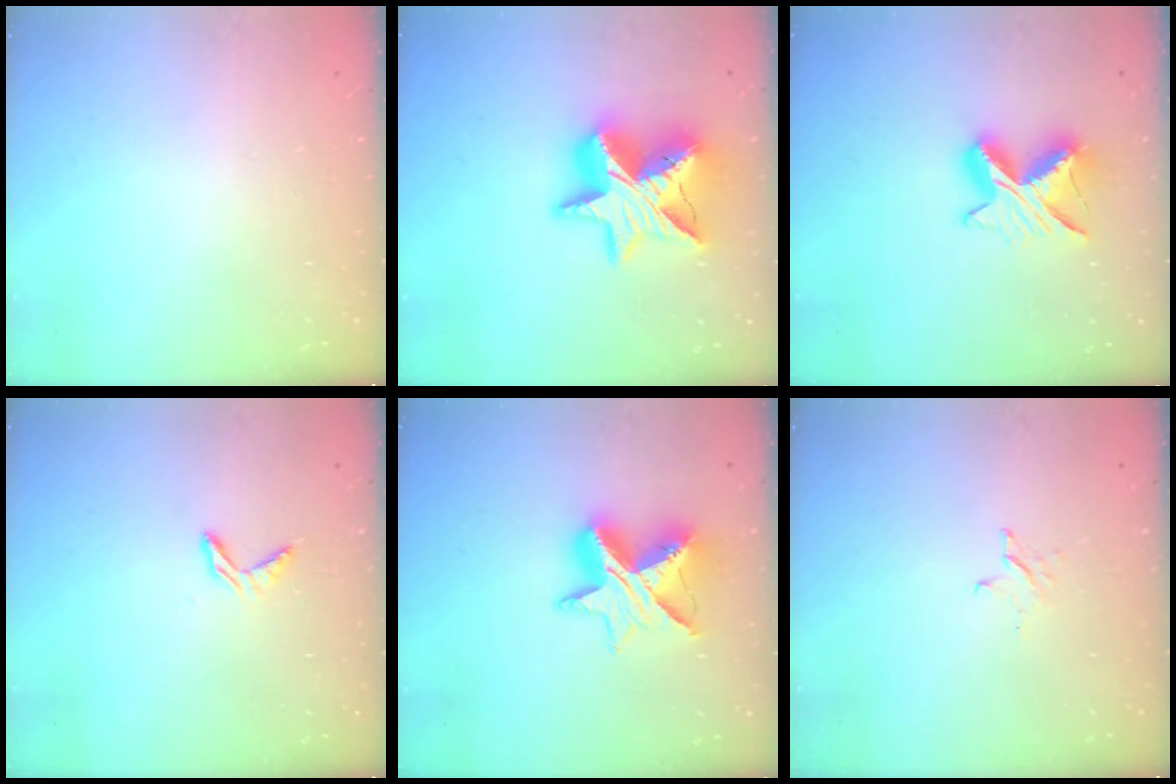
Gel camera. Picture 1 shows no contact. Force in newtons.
{"total": 18.1, "press": 18.1, "slide": 1.4}
{"total": 9.6, "press": 9.6, "slide": 0.6}
{"total": 5.0, "press": 5.0, "slide": 0.4}
{"total": 12.6, "press": 12.6, "slide": 1.0}
{"total": 2.6, "press": 2.6, "slide": 0.3}